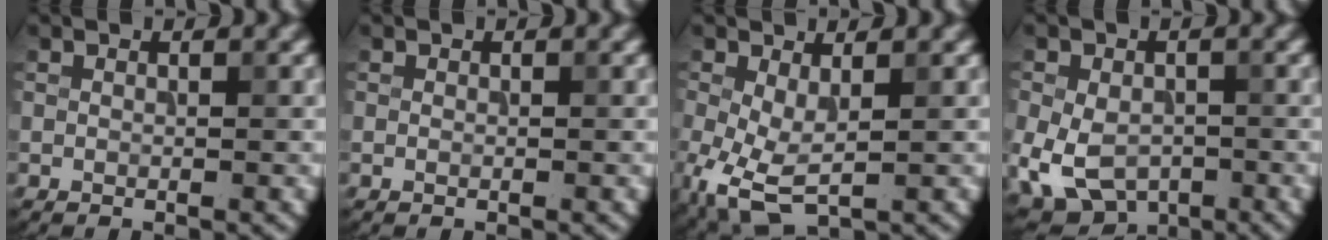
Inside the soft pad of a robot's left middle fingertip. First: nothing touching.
{"total": 0.0}
{"total": 4.2, "force": [-1.3, 1.7, 3.6], "torque": [-0.095, -0.011, -0.016]}
{"total": 7.5, "force": [-3.0, 5.1, 4.6], "torque": [-0.101, -0.034, -0.028]}